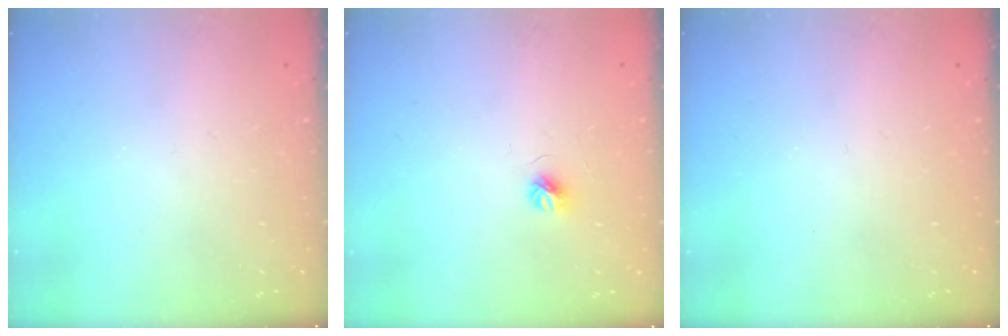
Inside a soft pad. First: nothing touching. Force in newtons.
{"total": 4.9, "press": 4.9, "slide": 0.4}
{"total": 0.0}